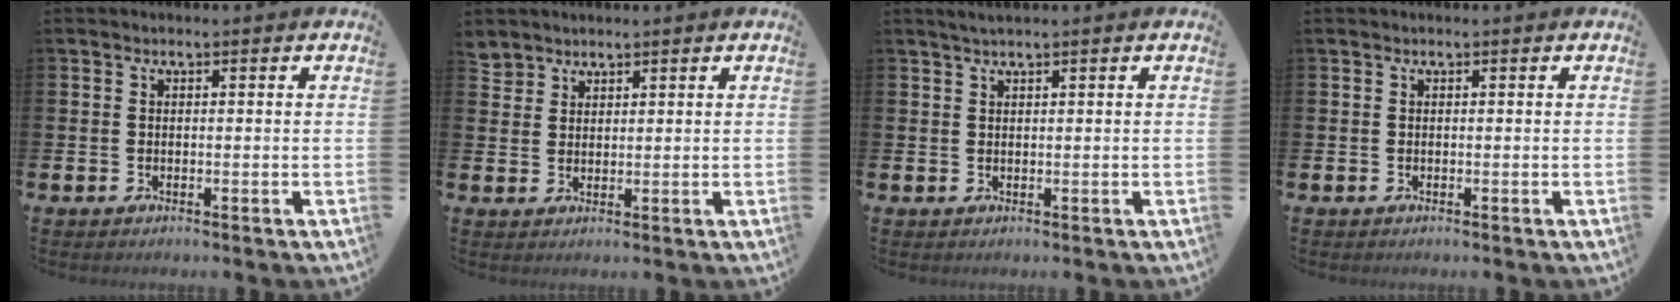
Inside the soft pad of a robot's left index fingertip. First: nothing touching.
{"total": 2.9, "force": [2.7, 1.0, -0.2], "torque": [0.005, -0.011, 0.052]}
{"total": 1.3, "force": [1.0, 0.0, 0.7], "torque": [-0.022, 0.005, 0.020]}
{"total": 0.0}